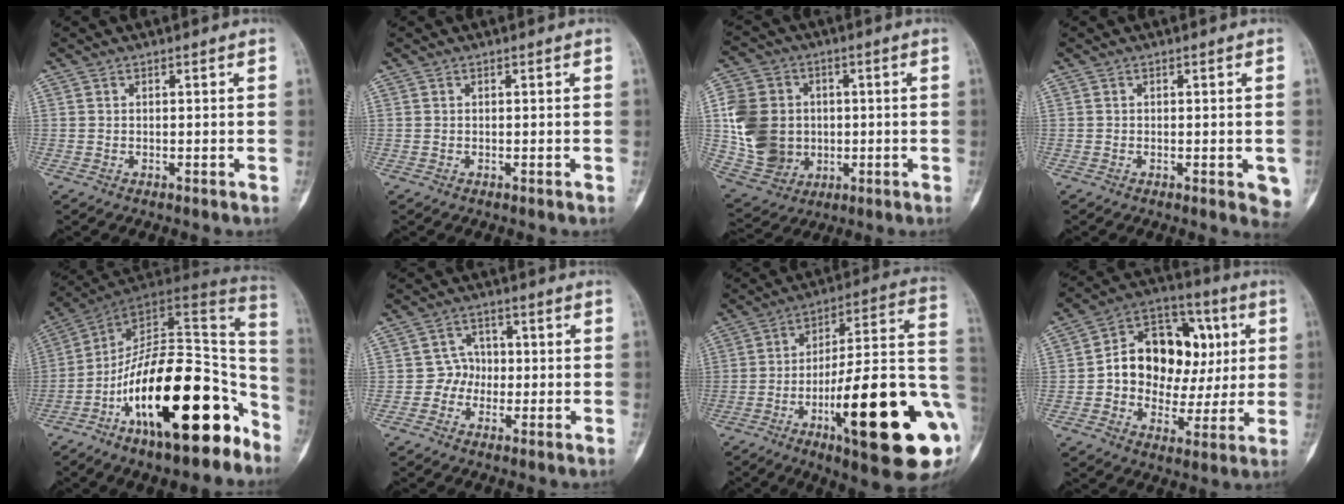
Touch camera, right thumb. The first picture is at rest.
{"total": 0.0}
{"total": 16.5, "force": [-0.5, 14.3, 8.3], "torque": [-0.138, 0.012, 0.005]}
{"total": 4.0, "force": [-1.1, 1.6, 3.5], "torque": [-0.021, -0.005, -0.013]}
{"total": 24.6, "force": [-12.7, 10.2, 18.4], "torque": [-0.223, 0.105, -0.203]}
{"total": 4.1, "force": [-0.8, 3.9, 1.1], "torque": [0.015, 0.015, -0.025]}
{"total": 29.1, "force": [-8.8, 6.8, 26.9], "torque": [-0.344, 0.018, -0.125]}
{"total": 19.3, "force": [2.2, 14.2, 12.8], "torque": [-0.142, 0.031, 0.036]}